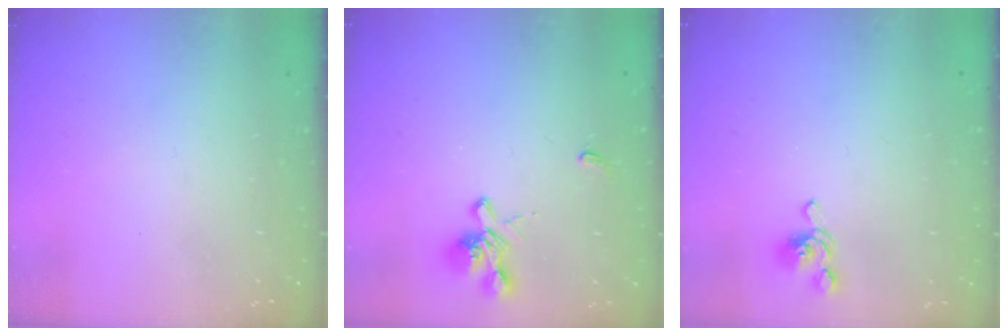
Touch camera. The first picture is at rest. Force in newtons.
{"total": 1.9, "press": 1.5, "slide": 1.1}
{"total": 2.6, "press": 2.5, "slide": 0.7}